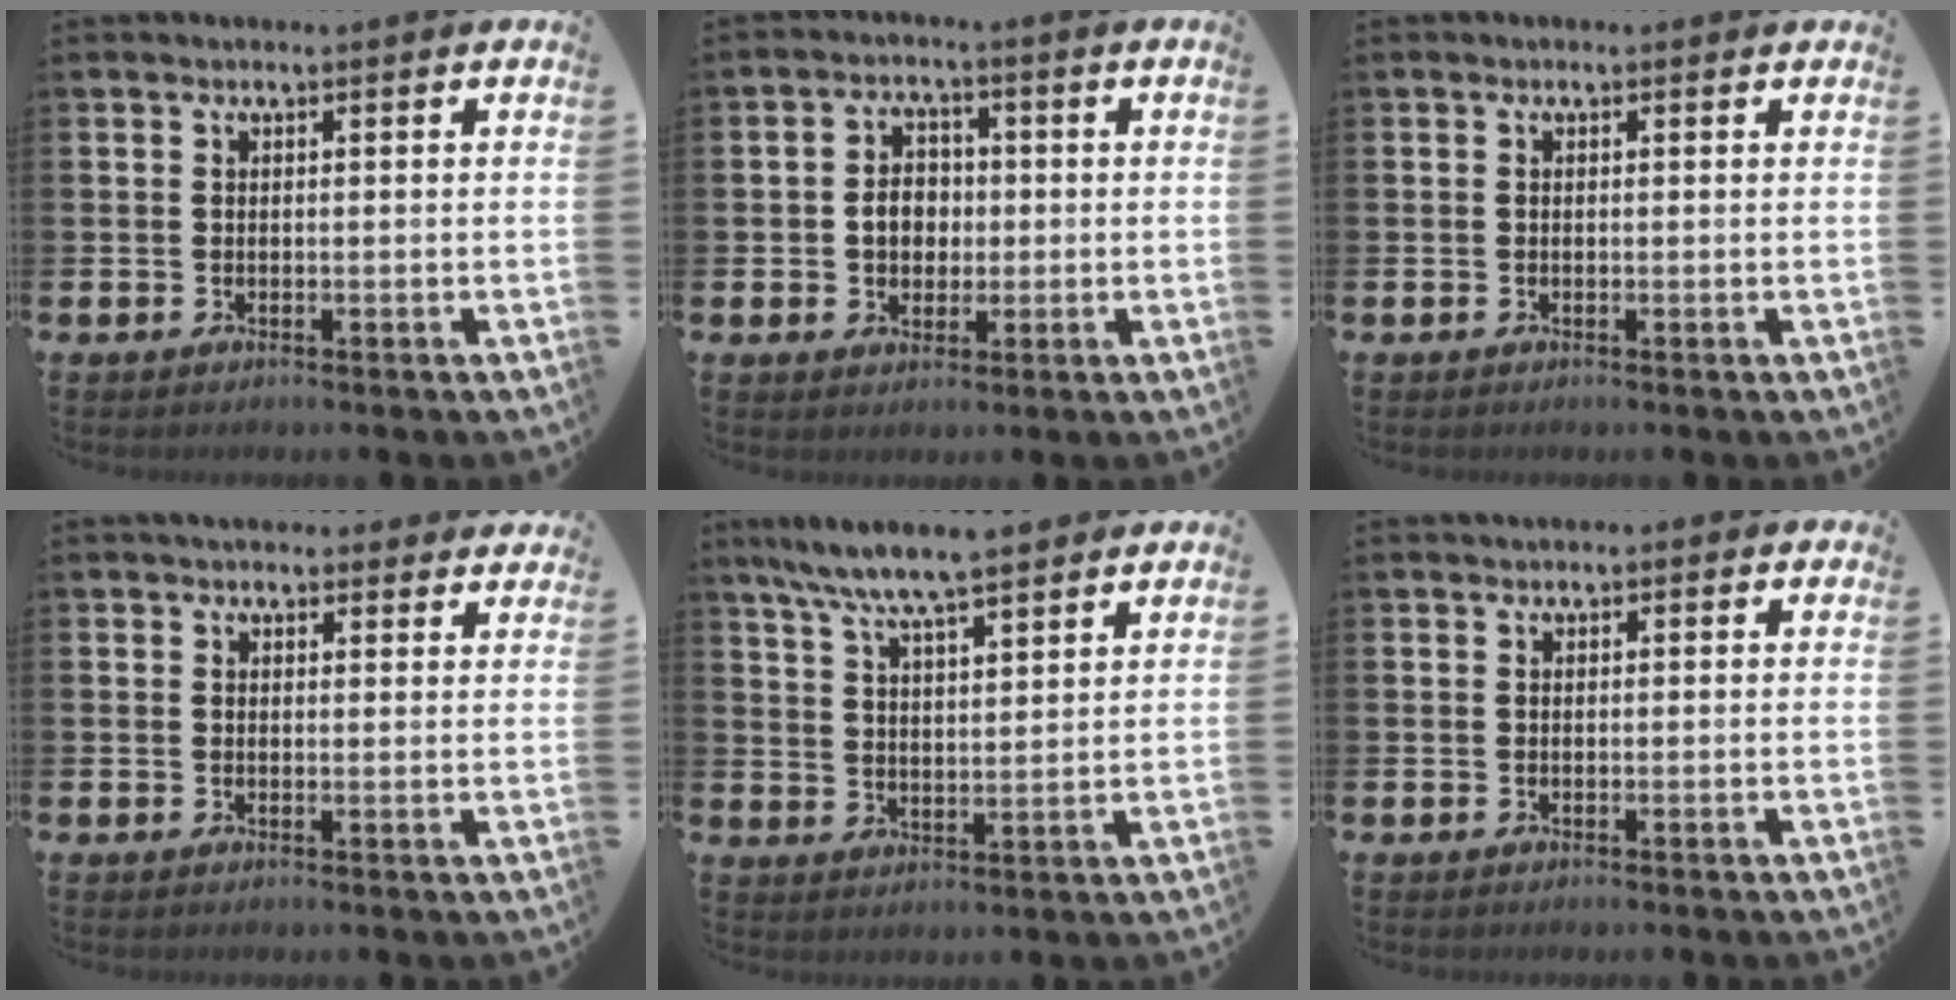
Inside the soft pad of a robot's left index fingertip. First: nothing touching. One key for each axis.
{"total": 4.1, "fx": -0.1, "fy": 3.4, "fz": 2.2, "tx": -0.029, "ty": 0.003, "tz": -0.013}
{"total": 0.0}
{"total": 3.2, "fx": 3.0, "fy": 0.9, "fz": 0.2, "tx": 0.005, "ty": -0.015, "tz": 0.054}
{"total": 7.6, "fx": 7.2, "fy": 0.5, "fz": 2.6, "tx": -0.074, "ty": -0.031, "tz": 0.129}
{"total": 0.9, "fx": 0.7, "fy": 0.5, "fz": 0.3, "tx": 0.007, "ty": 0.003, "tz": 0.010}